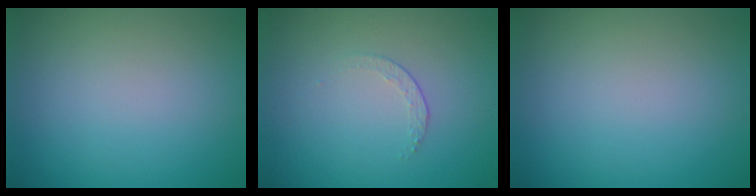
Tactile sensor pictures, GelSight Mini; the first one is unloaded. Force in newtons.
{"total": 1.2, "press": 0.5, "slide": 1.1}
{"total": 0.0}